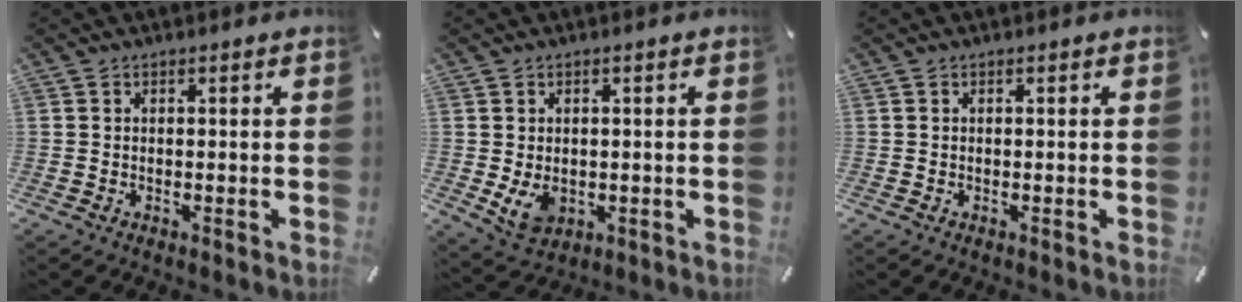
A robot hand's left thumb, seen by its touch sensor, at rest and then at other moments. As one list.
[{"total": 5.4, "force": [-0.3, 4.3, 3.3], "torque": [-0.067, -0.007, -0.008]}, {"total": 0.0}]